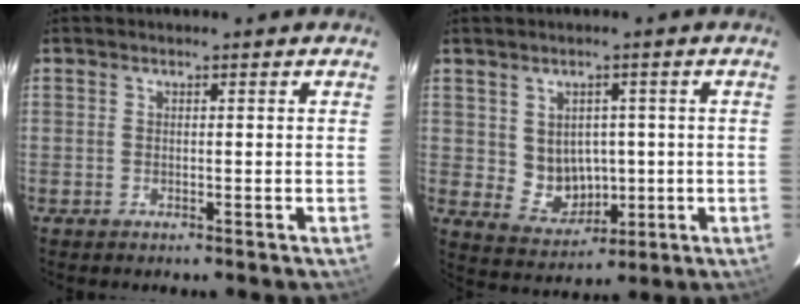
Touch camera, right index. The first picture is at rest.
{"total": 6.9, "force": [0.1, 6.1, 3.2], "torque": [-0.064, 0.002, 0.026]}